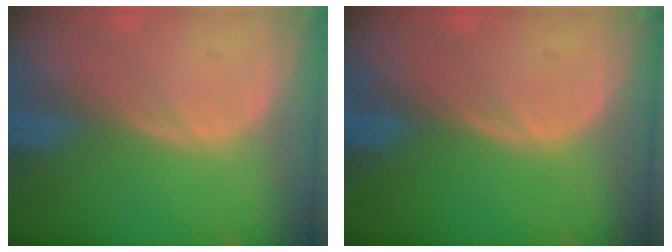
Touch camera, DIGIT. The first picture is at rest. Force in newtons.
{"total": 0.0}